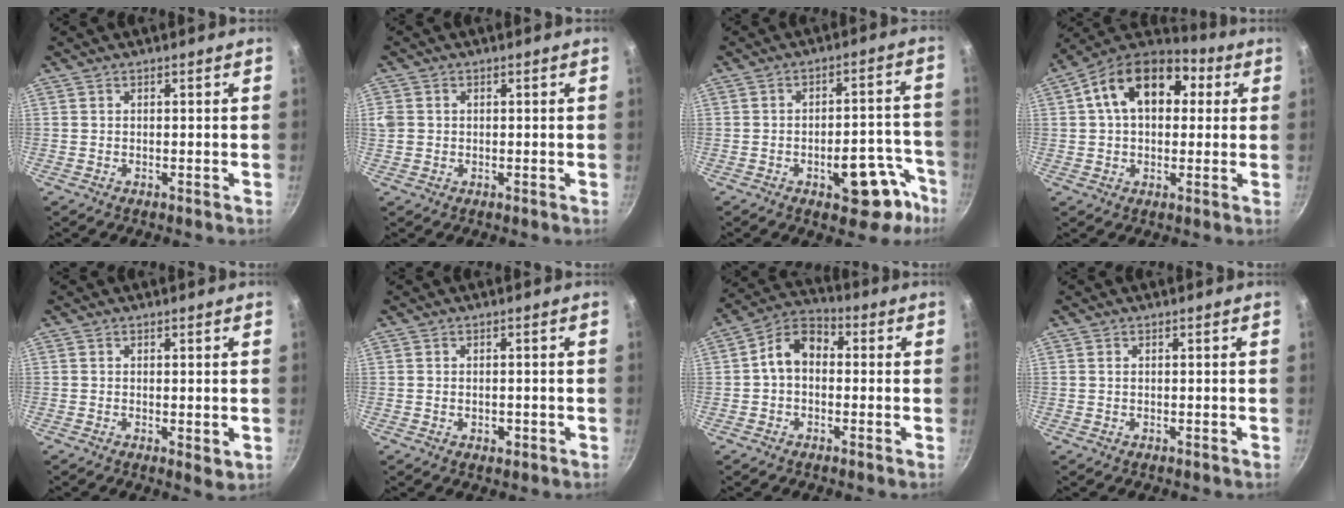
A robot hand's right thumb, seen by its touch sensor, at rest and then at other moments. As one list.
[{"total": 3.3, "force": [0.4, 2.9, 1.6], "torque": [-0.028, 0.002, 0.008]}, {"total": 13.2, "force": [-6.7, 6.4, 9.4], "torque": [-0.056, 0.057, -0.082]}, {"total": 17.5, "force": [4.4, 11.8, 12.2], "torque": [-0.171, 0.024, 0.050]}, {"total": 2.1, "force": [0.1, 1.0, 1.9], "torque": [-0.027, -0.007, 0.002]}, {"total": 1.8, "force": [-0.5, 1.3, 1.2], "torque": [-0.016, 0.000, -0.007]}, {"total": 8.5, "force": [0.2, 6.2, 5.8], "torque": [-0.077, 0.031, -0.015]}, {"total": 0.7, "force": [0.2, 0.5, 0.5], "torque": [-0.009, 0.002, 0.003]}]